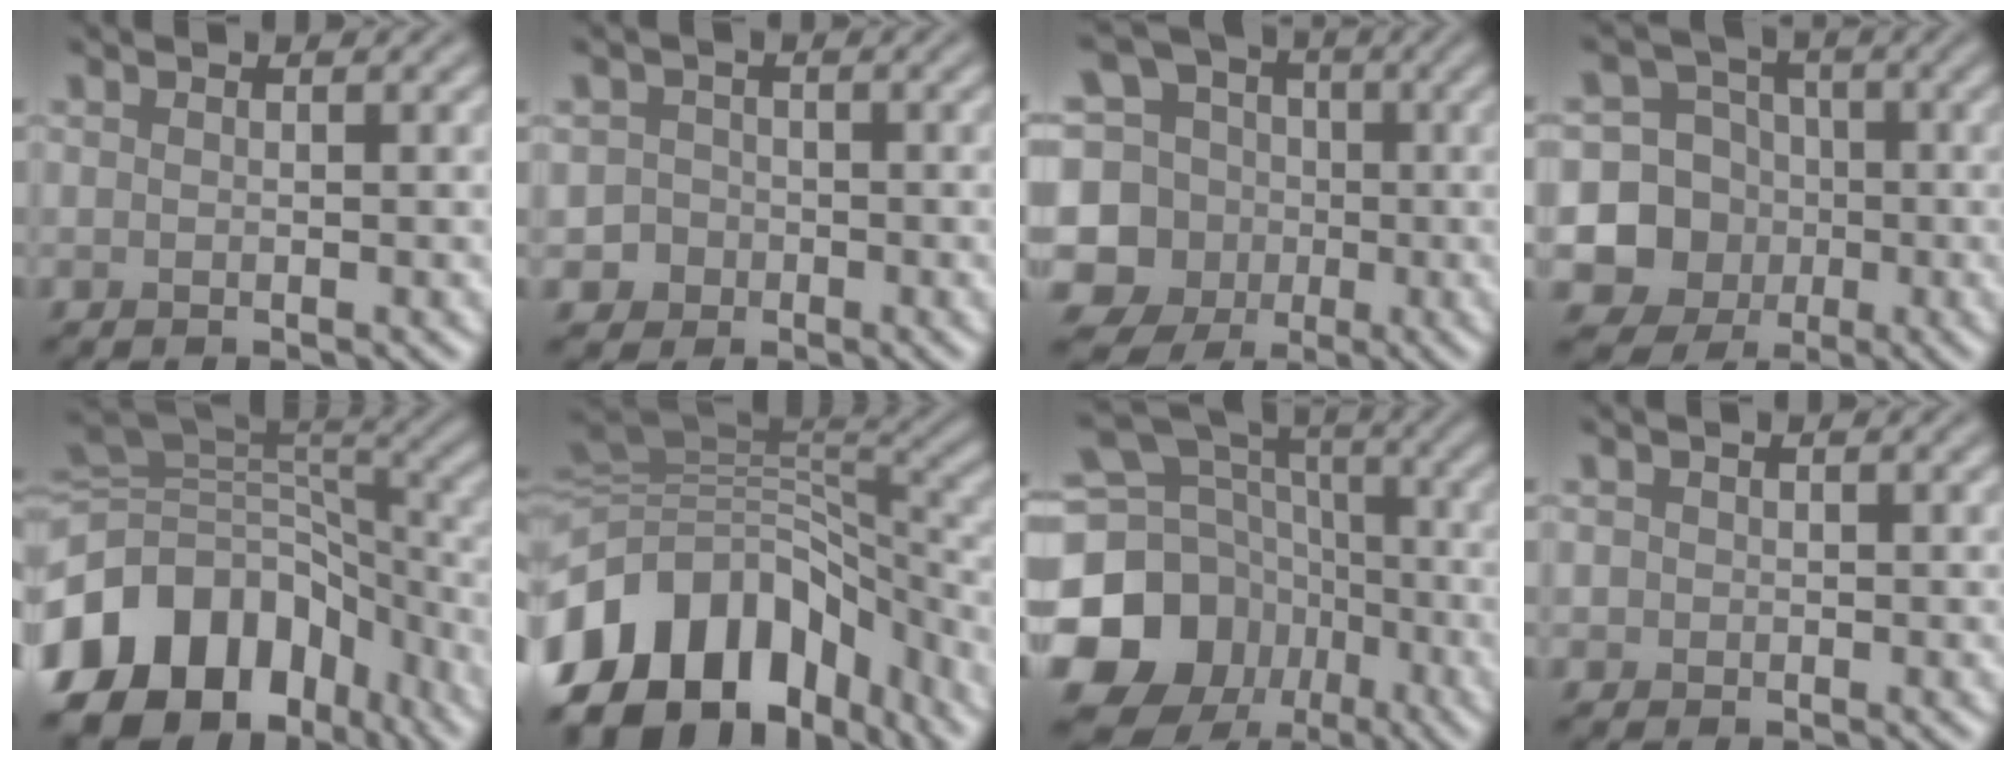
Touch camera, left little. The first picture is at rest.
{"total": 2.8, "force": [-1.3, 2.5, 0.1], "torque": [0.030, 0.003, -0.026]}
{"total": 14.5, "force": [-0.6, 13.6, 5.0], "torque": [-0.139, 0.014, -0.035]}
{"total": 9.9, "force": [-2.3, 9.4, 2.2], "torque": [-0.045, -0.003, -0.059]}
{"total": 16.3, "force": [-7.1, 11.5, 9.1], "torque": [-0.212, -0.006, -0.117]}
{"total": 15.3, "force": [-7.4, 9.9, 9.1], "torque": [-0.200, 0.007, -0.122]}
{"total": 16.8, "force": [-5.6, 14.4, 6.4], "torque": [-0.154, -0.013, -0.119]}
{"total": 0.9, "force": [0.0, 0.9, 0.1], "torque": [0.007, -0.001, -0.002]}